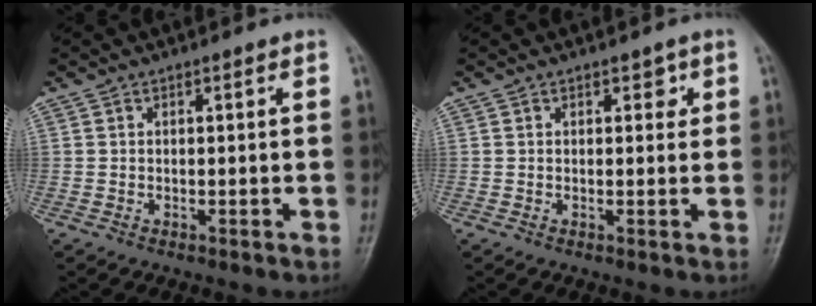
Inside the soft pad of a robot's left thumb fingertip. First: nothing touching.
{"total": 1.7, "force": [0.8, 1.1, 1.0], "torque": [0.004, -0.001, 0.007]}